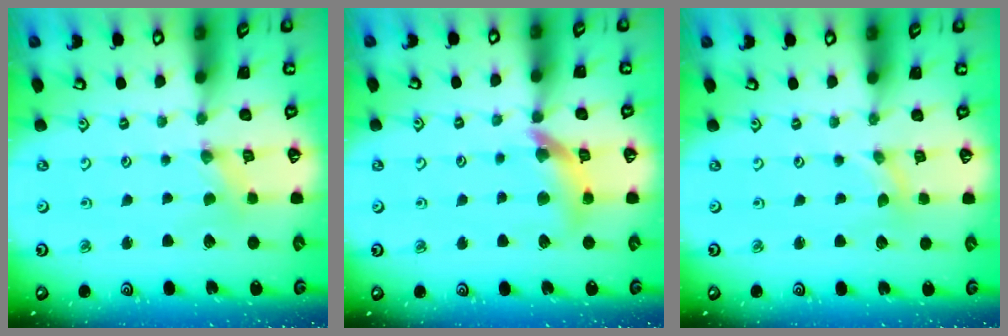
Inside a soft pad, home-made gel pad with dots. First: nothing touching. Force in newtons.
{"total": 12.0, "press": 11.9, "slide": 1.5}
{"total": 0.0}